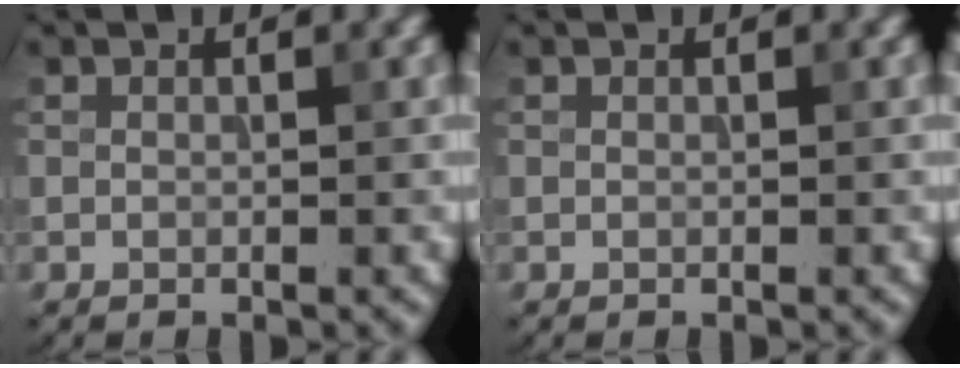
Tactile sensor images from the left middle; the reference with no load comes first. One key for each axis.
{"total": 0.0}